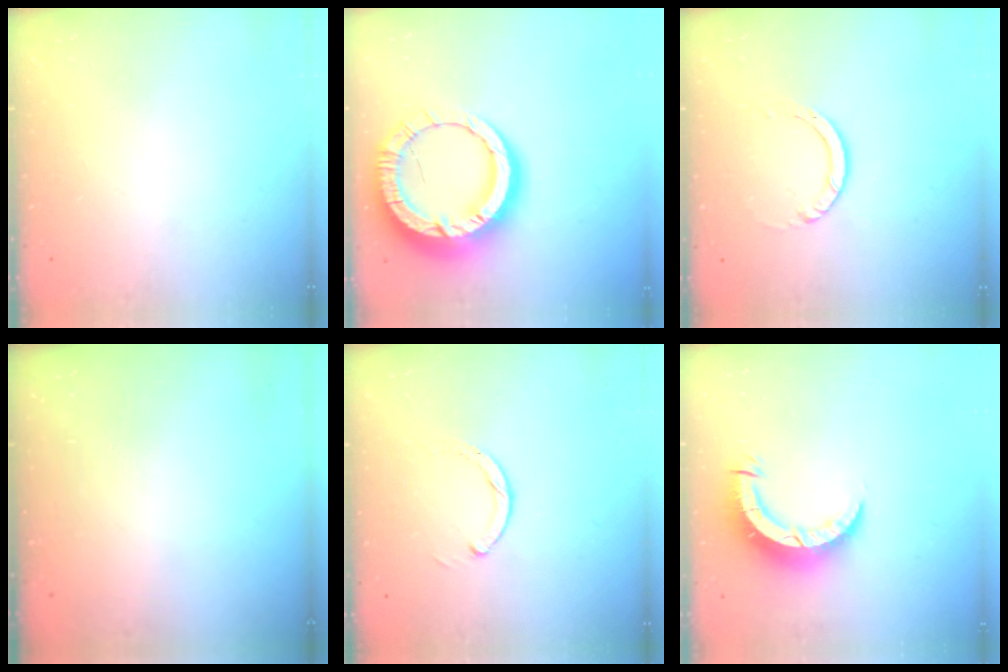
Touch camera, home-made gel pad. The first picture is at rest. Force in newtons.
{"total": 19.3, "press": 19.2, "slide": 1.9}
{"total": 4.0, "press": 4.0, "slide": 0.2}
{"total": 0.0}
{"total": 2.5, "press": 2.5, "slide": 0.3}
{"total": 7.9, "press": 7.8, "slide": 0.6}